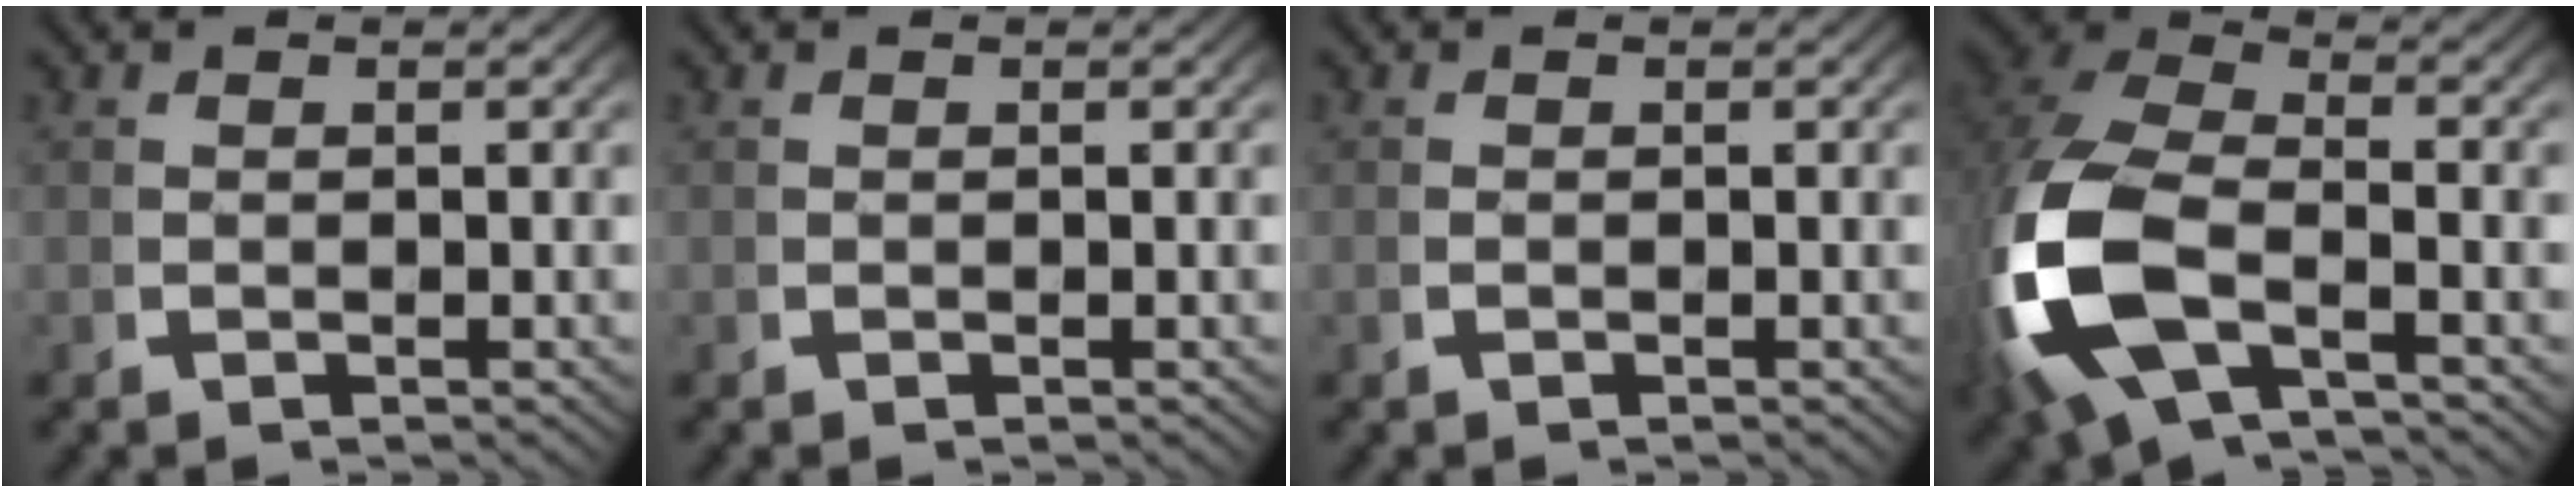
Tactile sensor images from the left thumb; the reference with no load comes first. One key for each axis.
{"total": 0.0}
{"total": 0.0}
{"total": 13.4, "fx": -1.8, "fy": 8.8, "fz": 9.9, "tx": -0.272, "ty": -0.028, "tz": -0.020}